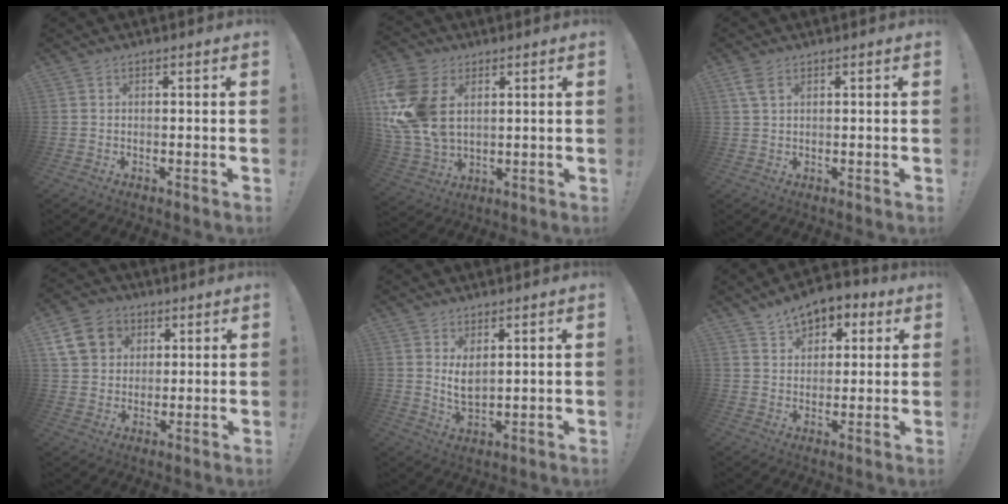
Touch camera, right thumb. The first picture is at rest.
{"total": 19.5, "force": [4.4, 13.5, 13.4], "torque": [-0.285, -0.015, 0.086]}
{"total": 3.6, "force": [1.9, 1.7, 2.6], "torque": [-0.045, -0.005, 0.035]}
{"total": 13.1, "force": [5.1, 10.9, 5.2], "torque": [-0.065, -0.016, 0.105]}
{"total": 5.5, "force": [2.3, 2.8, 4.1], "torque": [-0.065, -0.014, 0.040]}
{"total": 8.4, "force": [5.2, 5.6, 3.3], "torque": [-0.043, -0.026, 0.101]}